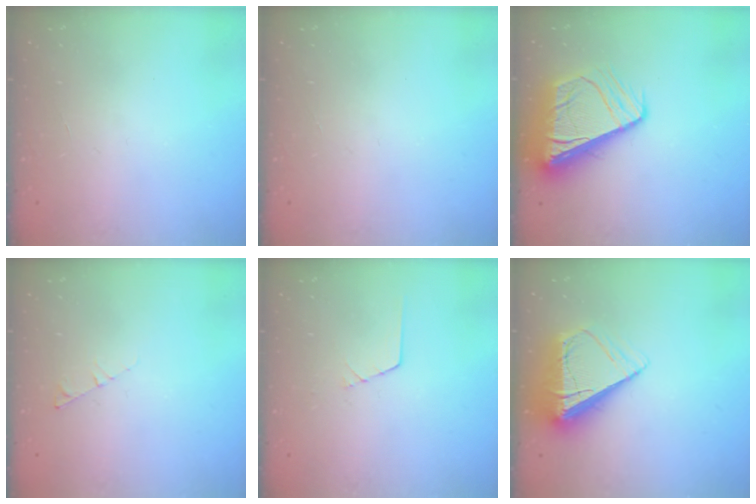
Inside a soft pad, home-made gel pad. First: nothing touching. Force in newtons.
{"total": 0.0}
{"total": 12.2, "press": 12.1, "slide": 1.5}
{"total": 2.7, "press": 2.6, "slide": 0.3}
{"total": 1.6, "press": 1.6, "slide": 0.0}
{"total": 10.2, "press": 10.1, "slide": 1.4}